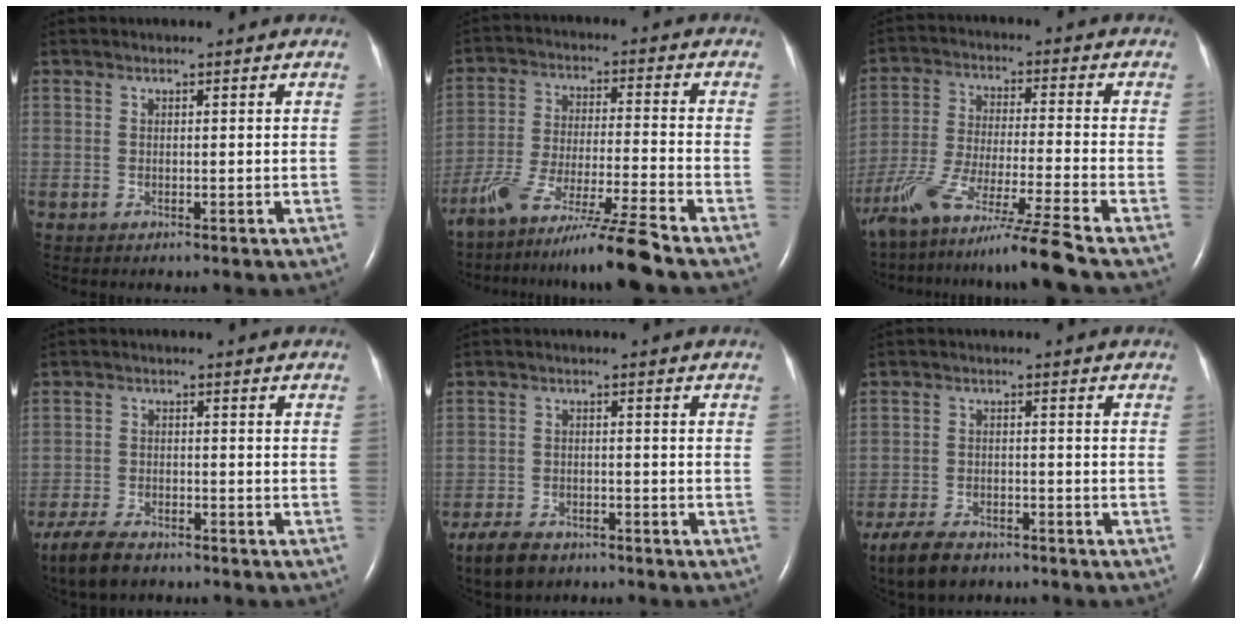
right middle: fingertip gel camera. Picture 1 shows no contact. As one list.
[{"total": 11.9, "force": [-9.9, -2.1, 6.4], "torque": [-0.111, -0.025, -0.177]}, {"total": 15.0, "force": [-12.3, -2.7, 8.2], "torque": [-0.153, -0.043, -0.215]}, {"total": 7.0, "force": [-5.6, 2.3, 3.4], "torque": [-0.072, -0.014, -0.098]}, {"total": 6.3, "force": [-4.9, 3.0, 2.6], "torque": [-0.058, -0.006, -0.080]}, {"total": 7.1, "force": [-5.6, 3.1, 3.3], "torque": [-0.070, -0.009, -0.093]}]